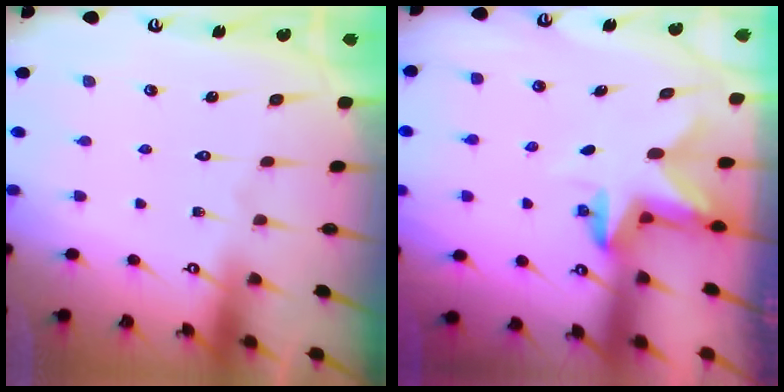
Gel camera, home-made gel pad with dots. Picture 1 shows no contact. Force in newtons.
{"total": 2.7, "press": 2.7, "slide": 0.5}